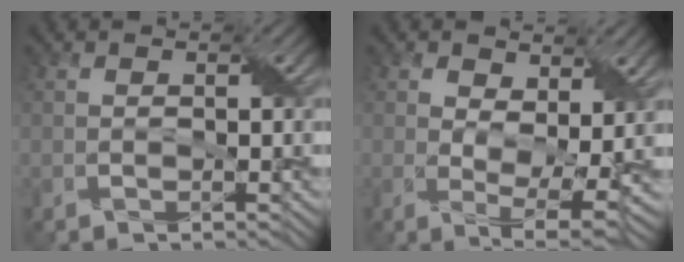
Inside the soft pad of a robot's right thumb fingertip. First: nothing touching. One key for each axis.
{"total": 6.1, "fx": 2.0, "fy": 3.1, "fz": 4.9, "tx": -0.106, "ty": -0.010, "tz": 0.038}